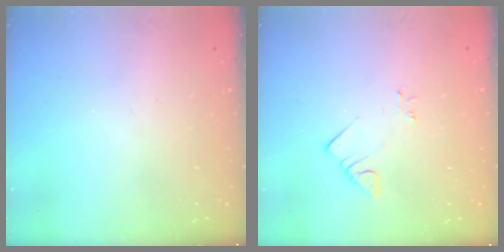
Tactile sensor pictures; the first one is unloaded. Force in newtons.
{"total": 2.7, "press": 2.7, "slide": 0.2}